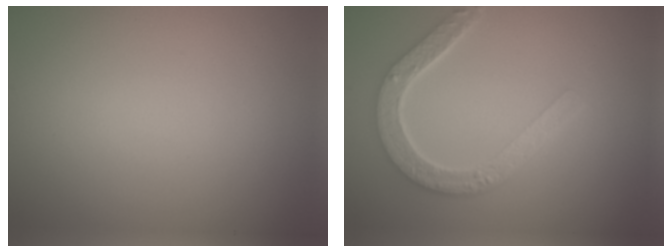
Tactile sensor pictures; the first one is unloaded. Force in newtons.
{"total": 4.7, "press": 3.7, "slide": 2.8}